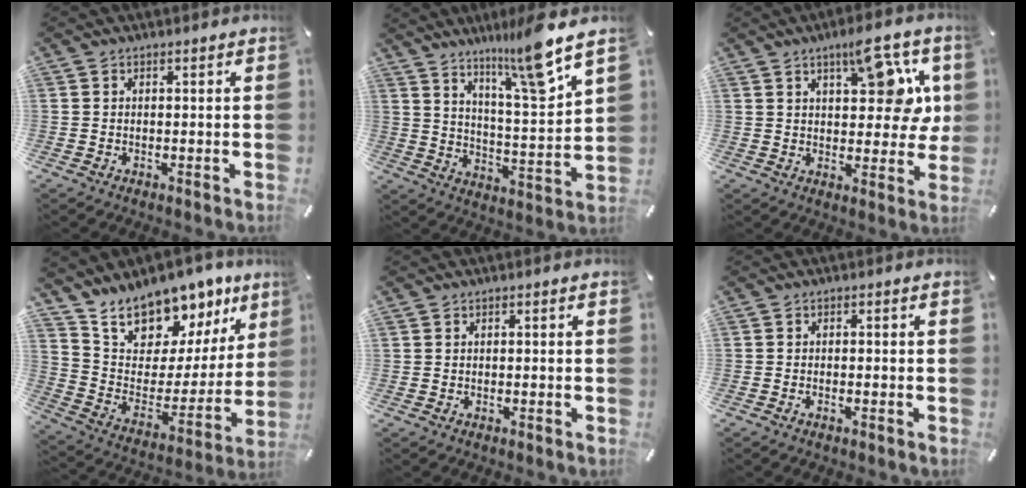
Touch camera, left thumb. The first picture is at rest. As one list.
[{"total": 14.2, "force": [11.6, 0.9, 8.2], "torque": [-0.138, -0.082, 0.187]}, {"total": 13.6, "force": [6.4, 6.2, 10.2], "torque": [-0.124, -0.030, 0.103]}, {"total": 13.6, "force": [12.3, 5.8, 0.7], "torque": [-0.018, -0.128, 0.218]}, {"total": 0.0}, {"total": 1.0, "force": [-0.5, 0.1, 0.8], "torque": [-0.014, -0.001, -0.008]}]